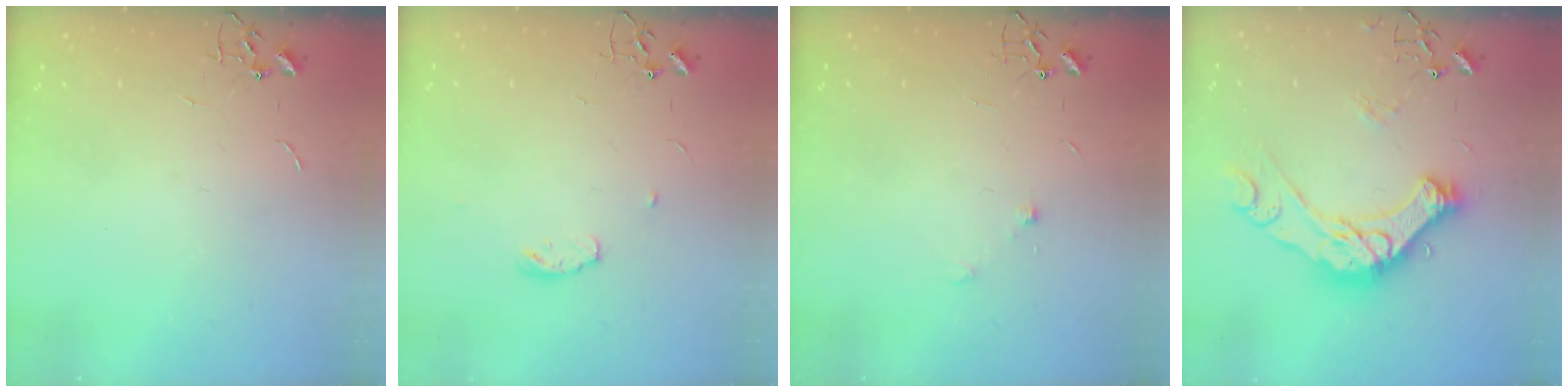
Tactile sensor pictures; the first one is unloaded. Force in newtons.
{"total": 4.9, "press": 4.8, "slide": 0.6}
{"total": 5.0, "press": 4.9, "slide": 1.3}
{"total": 19.0, "press": 18.9, "slide": 1.9}